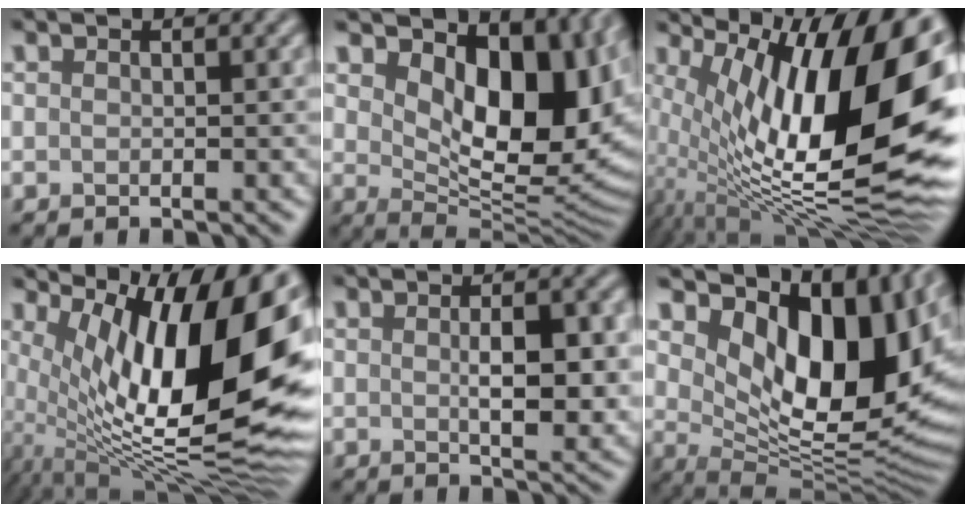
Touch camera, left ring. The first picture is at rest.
{"total": 12.3, "force": [3.9, 6.6, 9.6], "torque": [-0.129, -0.012, 0.064]}
{"total": 17.8, "force": [3.1, 7.2, 16.0], "torque": [-0.244, 0.007, 0.049]}
{"total": 15.8, "force": [3.4, 6.0, 14.2], "torque": [-0.220, 0.000, 0.054]}
{"total": 5.4, "force": [0.1, 1.9, 5.0], "torque": [-0.080, -0.004, 0.004]}
{"total": 14.2, "force": [4.8, 7.2, 11.3], "torque": [-0.151, -0.006, 0.083]}